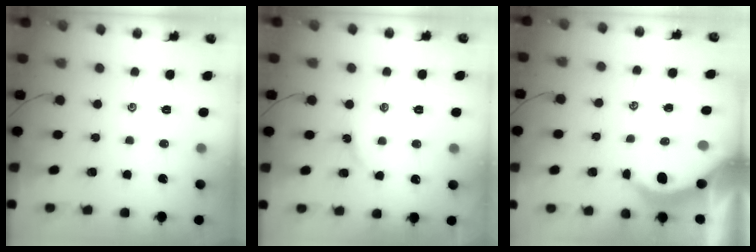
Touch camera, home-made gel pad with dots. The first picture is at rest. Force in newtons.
{"total": 3.0, "press": 2.9, "slide": 0.5}
{"total": 3.8, "press": 3.7, "slide": 0.4}